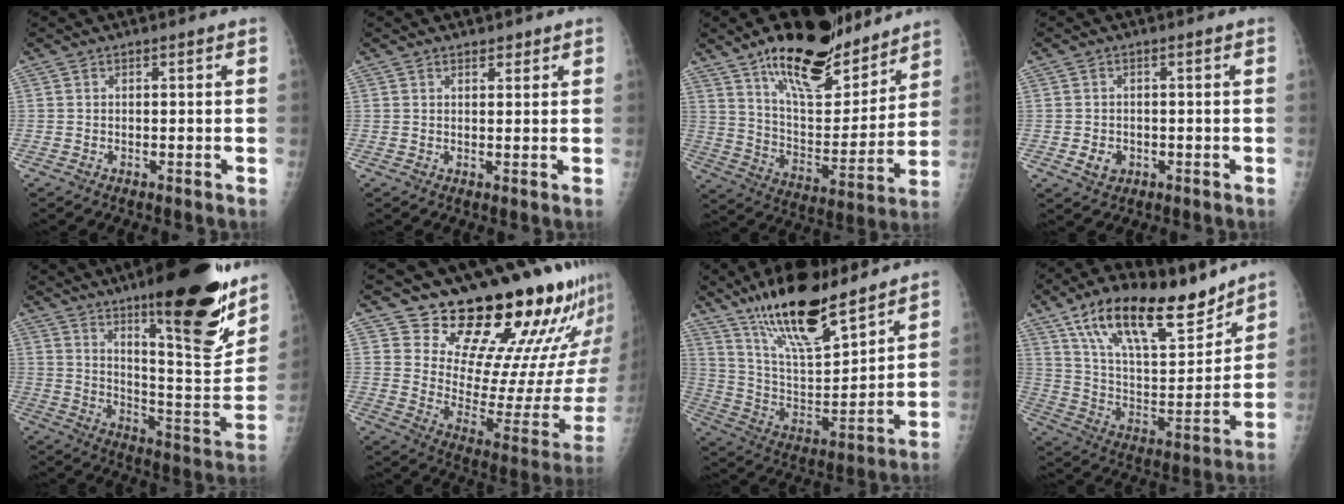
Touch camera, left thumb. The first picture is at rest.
{"total": 1.6, "force": [1.3, 0.8, 0.5], "torque": [0.003, -0.008, 0.017]}
{"total": 22.0, "force": [15.5, 8.5, 13.1], "torque": [-0.155, -0.084, 0.256]}
{"total": 2.9, "force": [-0.7, 2.4, 1.4], "torque": [-0.015, 0.001, -0.003]}
{"total": 24.3, "force": [14.7, 5.2, 18.6], "torque": [-0.236, -0.080, 0.229]}
{"total": 23.2, "force": [19.2, 7.7, 10.5], "torque": [-0.109, -0.161, 0.259]}
{"total": 20.6, "force": [15.2, 5.9, 12.6], "torque": [-0.189, -0.075, 0.274]}
{"total": 22.6, "force": [15.6, 8.6, 13.9], "torque": [-0.197, -0.060, 0.271]}